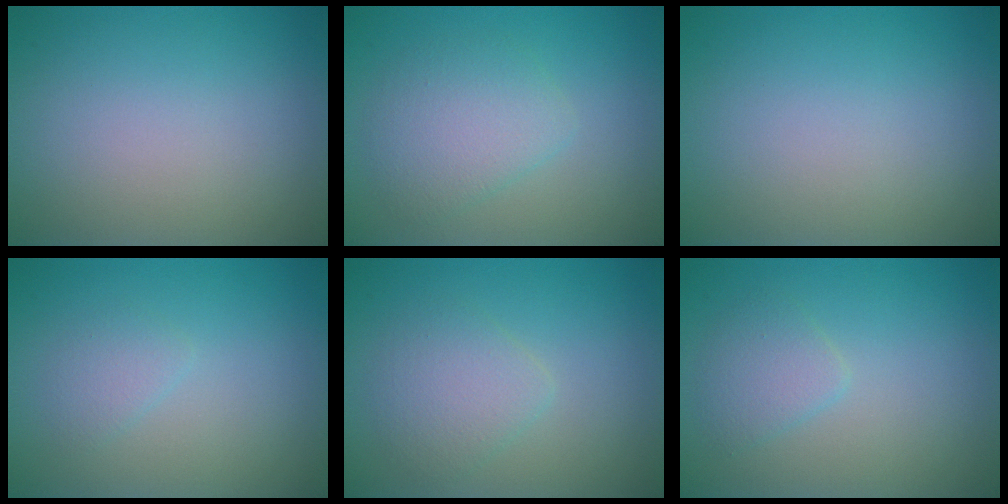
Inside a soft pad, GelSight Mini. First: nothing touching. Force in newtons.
{"total": 3.4, "press": 3.4, "slide": 0.0}
{"total": 0.0}
{"total": 1.3, "press": 1.3, "slide": 0.1}
{"total": 2.6, "press": 2.5, "slide": 0.1}
{"total": 1.9, "press": 1.9, "slide": 0.1}